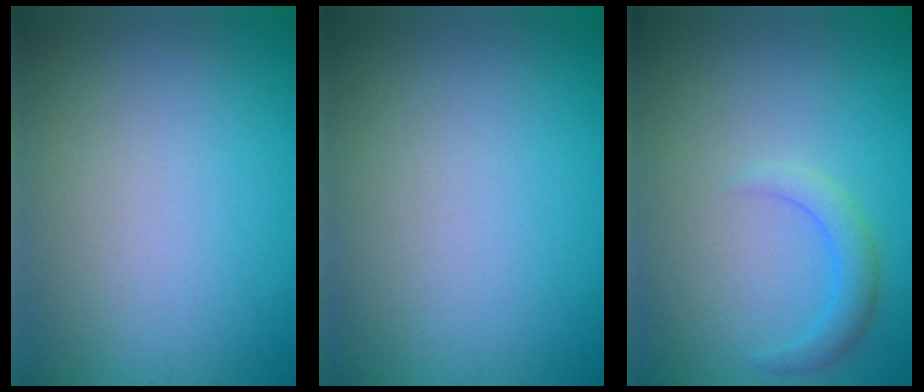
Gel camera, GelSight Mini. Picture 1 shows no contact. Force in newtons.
{"total": 0.0}
{"total": 2.0, "press": 2.0, "slide": 0.1}